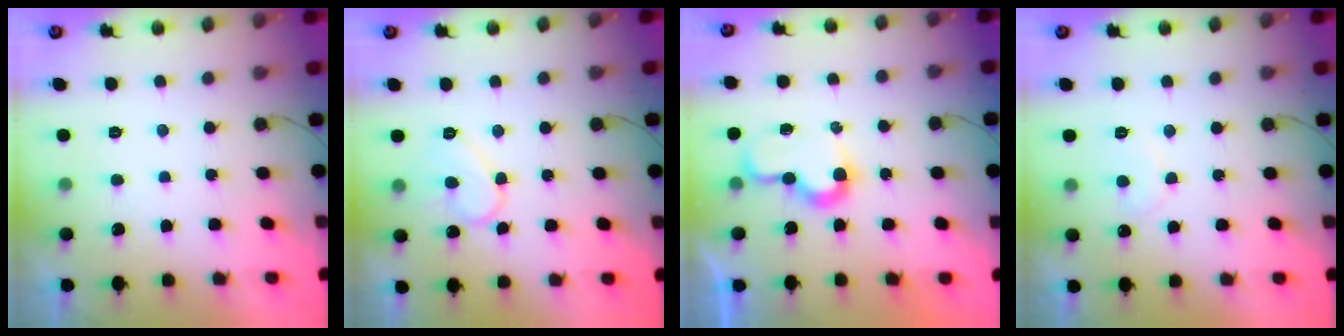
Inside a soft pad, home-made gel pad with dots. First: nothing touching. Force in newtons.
{"total": 7.9, "press": 7.9, "slide": 0.7}
{"total": 7.6, "press": 7.6, "slide": 0.5}
{"total": 6.8, "press": 6.8, "slide": 0.5}